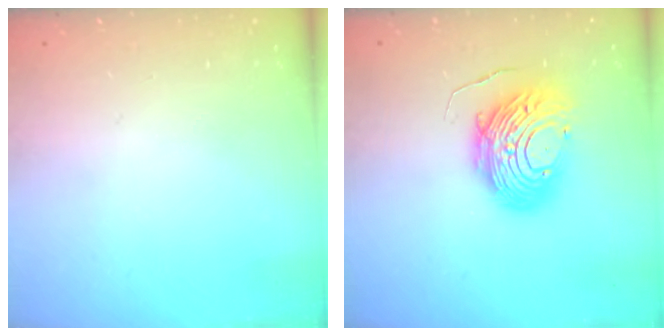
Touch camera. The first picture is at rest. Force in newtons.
{"total": 13.5, "press": 13.4, "slide": 1.0}